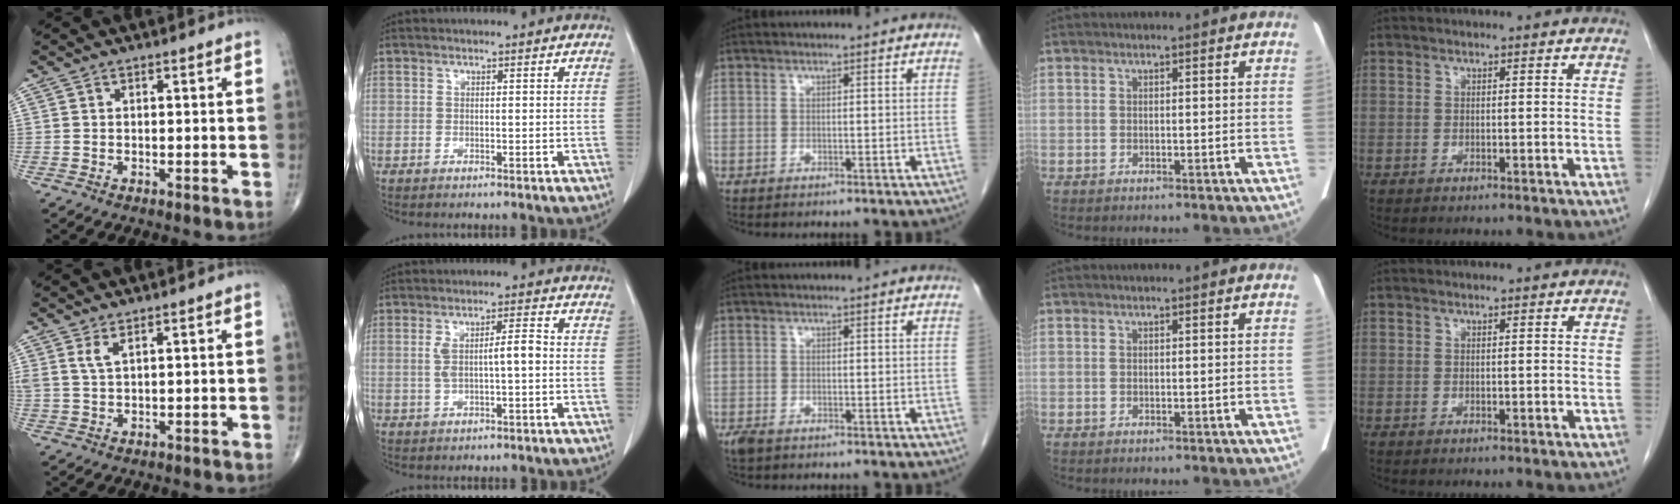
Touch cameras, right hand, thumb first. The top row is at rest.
{"thumb": {"total": 2.4, "force": [1.4, 0.6, 1.8], "torque": [-0.044, -0.004, 0.036]}, "index": {"total": 5.3, "force": [0.1, 1.0, 5.2], "torque": [-0.100, 0.016, 0.008]}, "middle": {"total": 2.1, "force": [-1.3, 1.0, 1.2], "torque": [-0.029, -0.004, -0.020]}}